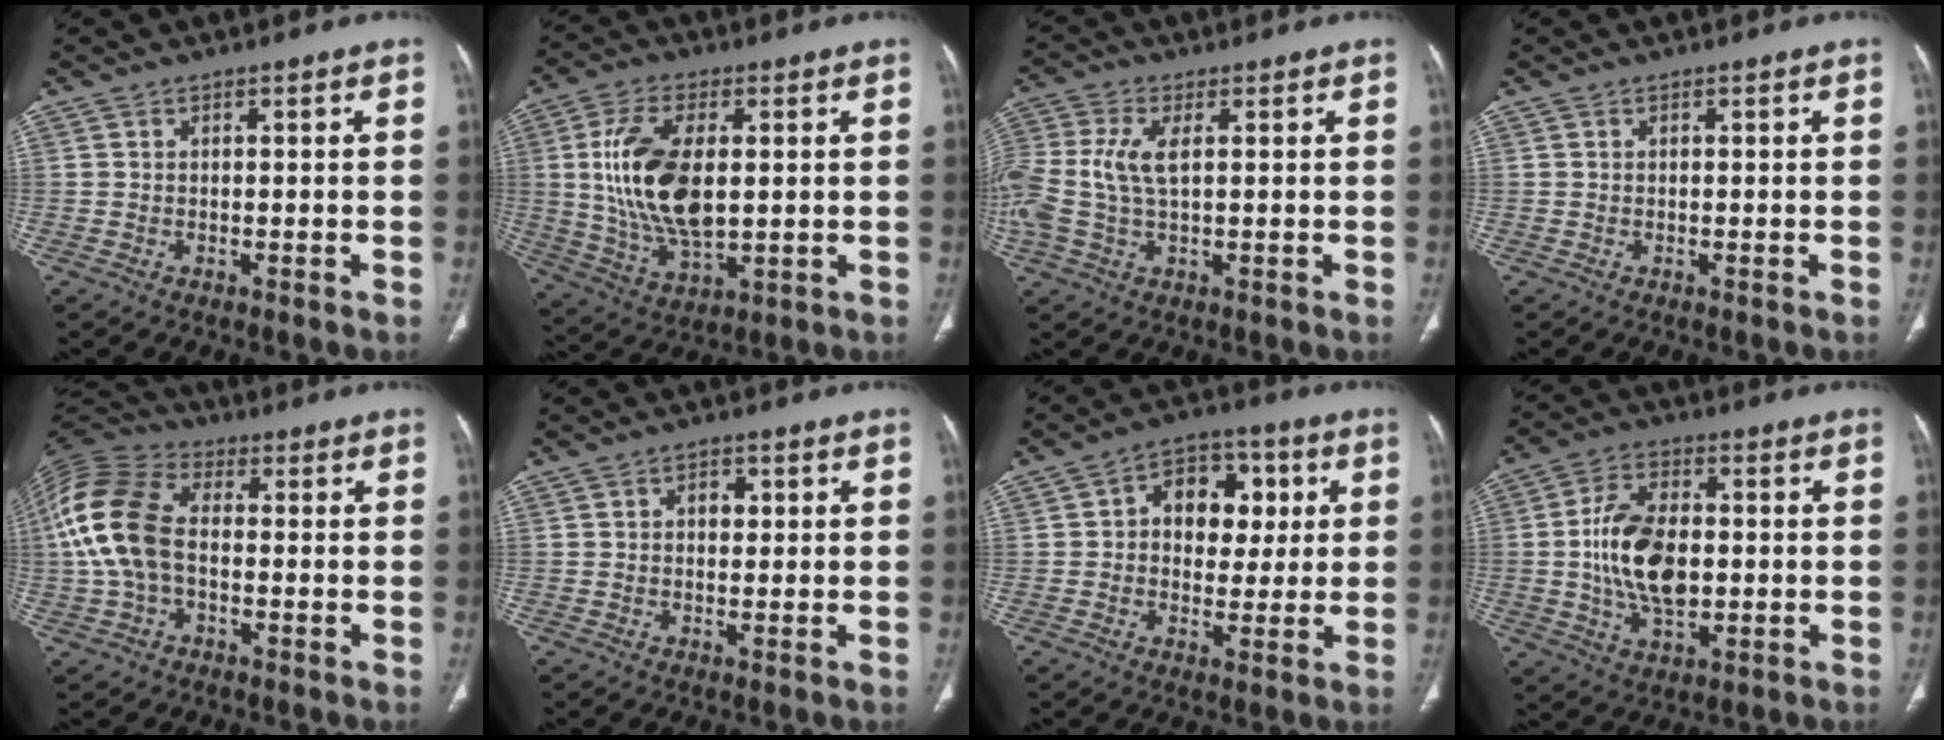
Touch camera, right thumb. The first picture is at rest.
{"total": 16.3, "force": [1.8, 8.4, 13.9], "torque": [-0.270, -0.012, 0.043]}
{"total": 10.5, "force": [1.4, 5.3, 9.0], "torque": [-0.236, 0.011, 0.030]}
{"total": 0.0}
{"total": 14.8, "force": [-0.3, 9.4, 11.5], "torque": [-0.254, 0.034, -0.013]}
{"total": 3.1, "force": [0.8, 2.1, 2.1], "torque": [-0.021, 0.002, 0.010]}
{"total": 11.9, "force": [2.3, 8.5, 8.0], "torque": [-0.067, 0.012, 0.029]}
{"total": 13.9, "force": [-0.2, 8.1, 11.2], "torque": [-0.197, 0.006, -0.002]}